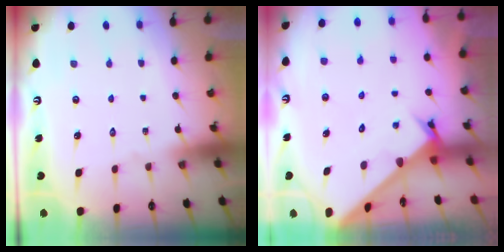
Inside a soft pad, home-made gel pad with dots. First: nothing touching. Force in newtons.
{"total": 2.5, "press": 2.5, "slide": 0.3}